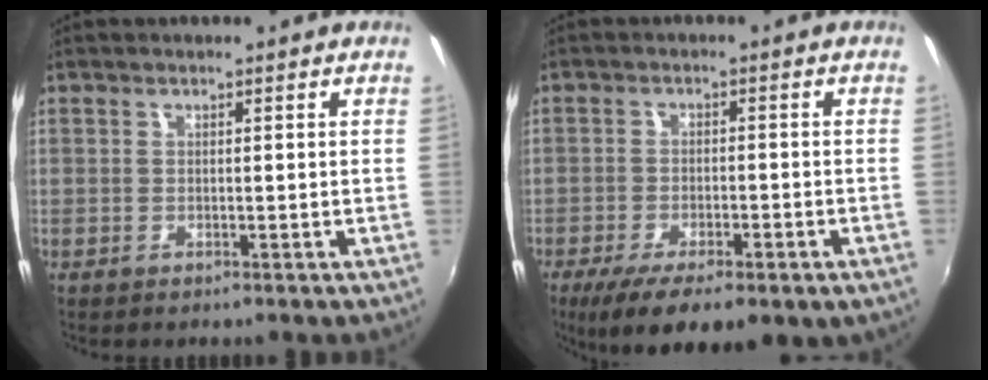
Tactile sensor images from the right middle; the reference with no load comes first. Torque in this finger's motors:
{"motor_torque": [1.34, -0.79, 0.34, 0.18]}